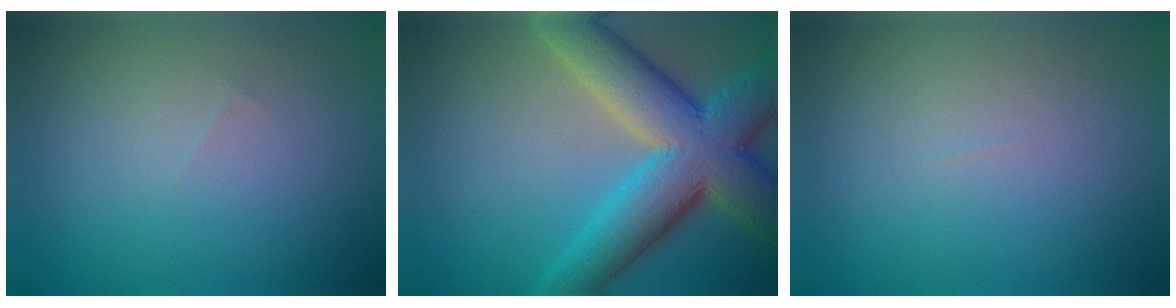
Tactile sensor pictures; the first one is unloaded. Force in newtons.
{"total": 11.5, "press": 11.5, "slide": 0.8}
{"total": 0.0}